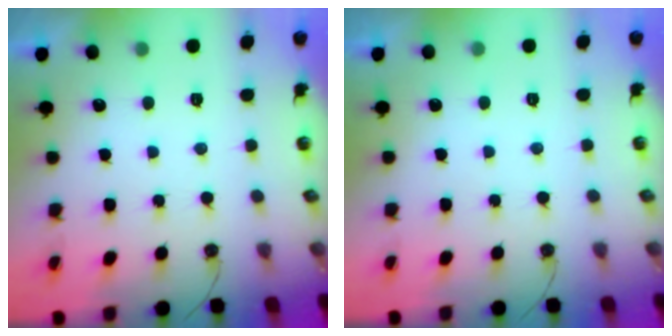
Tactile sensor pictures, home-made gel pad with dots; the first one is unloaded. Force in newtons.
{"total": 0.0}